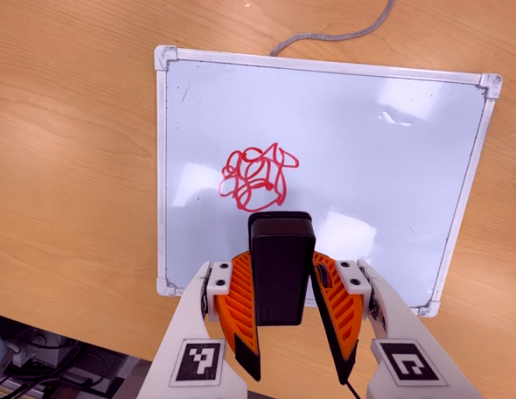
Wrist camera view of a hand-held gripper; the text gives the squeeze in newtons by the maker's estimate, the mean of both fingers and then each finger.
{"total": 5.8, "left": 5.1, "right": 6.5}